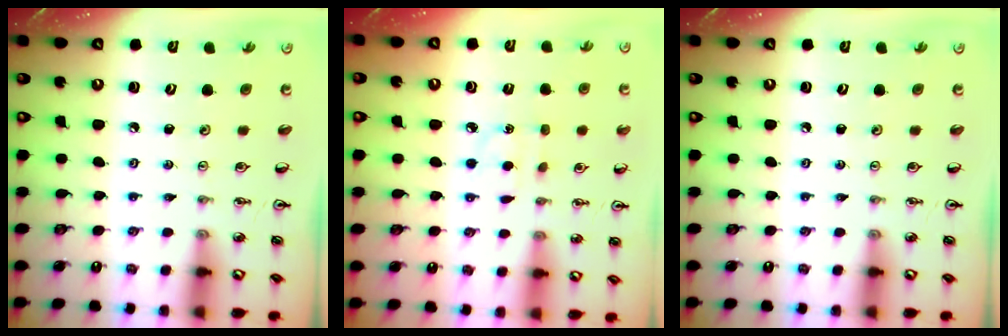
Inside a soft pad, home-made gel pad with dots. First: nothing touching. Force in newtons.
{"total": 4.5, "press": 4.4, "slide": 0.6}
{"total": 0.0}